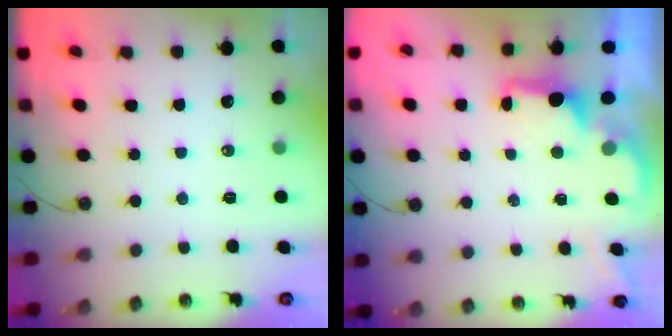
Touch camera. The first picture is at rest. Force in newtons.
{"total": 2.0, "press": 1.9, "slide": 0.8}